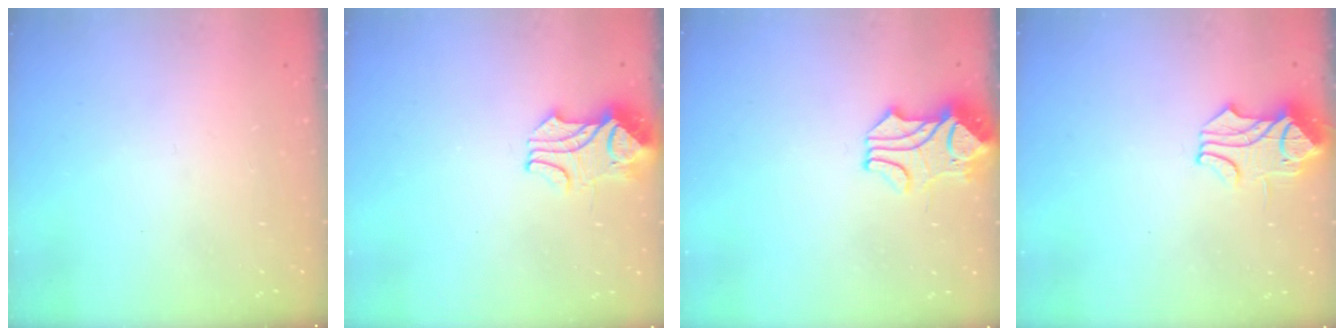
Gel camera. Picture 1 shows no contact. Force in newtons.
{"total": 2.3, "press": 2.1, "slide": 0.8}
{"total": 2.3, "press": 2.0, "slide": 1.2}
{"total": 1.2, "press": 0.9, "slide": 0.8}